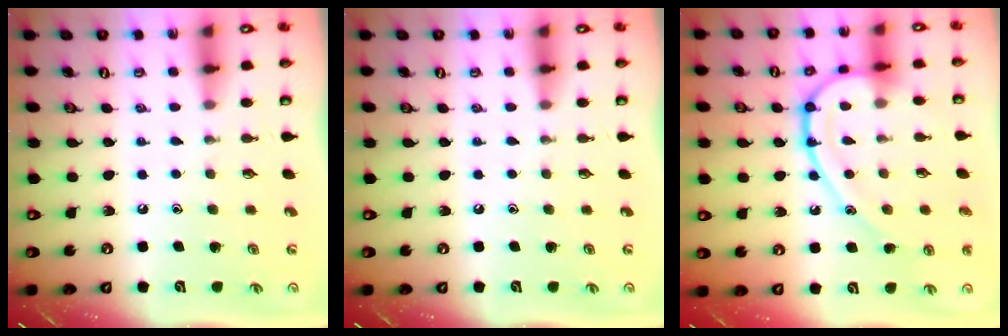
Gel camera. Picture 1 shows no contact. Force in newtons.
{"total": 0.0}
{"total": 16.3, "press": 16.3, "slide": 0.3}